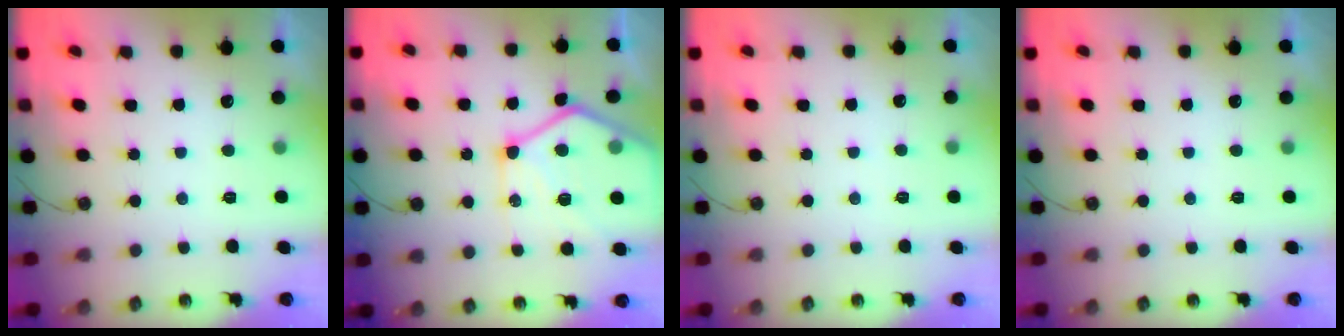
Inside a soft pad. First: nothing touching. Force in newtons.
{"total": 19.6, "press": 19.5, "slide": 1.9}
{"total": 2.0, "press": 1.9, "slide": 0.5}
{"total": 0.0}